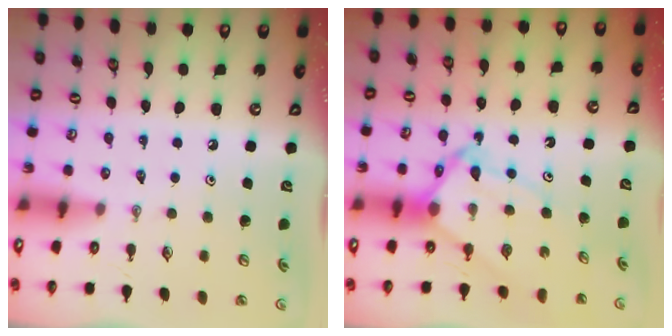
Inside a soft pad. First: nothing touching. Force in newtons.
{"total": 8.5, "press": 8.5, "slide": 0.7}